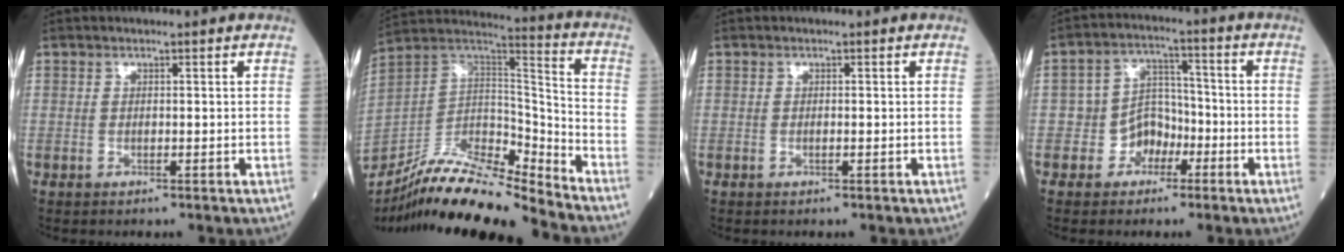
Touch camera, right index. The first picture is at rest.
{"total": 18.0, "force": [-16.3, 1.4, 7.4], "torque": [-0.131, 0.040, -0.298]}
{"total": 0.0}
{"total": 5.7, "force": [-2.6, 4.8, 1.5], "torque": [-0.017, 0.021, -0.043]}